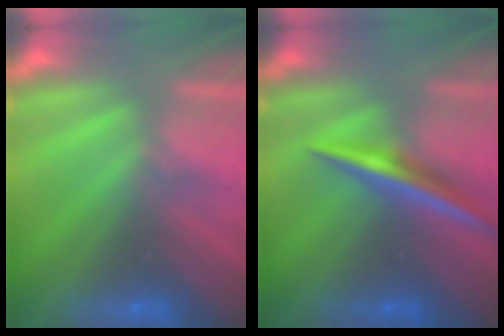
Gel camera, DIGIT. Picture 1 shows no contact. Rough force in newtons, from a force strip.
{"total": 1.9}